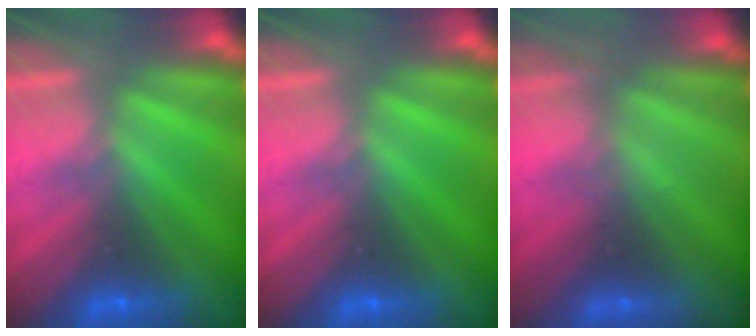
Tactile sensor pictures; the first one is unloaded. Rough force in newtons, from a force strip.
{"total": 0.0}
{"total": 2.3}